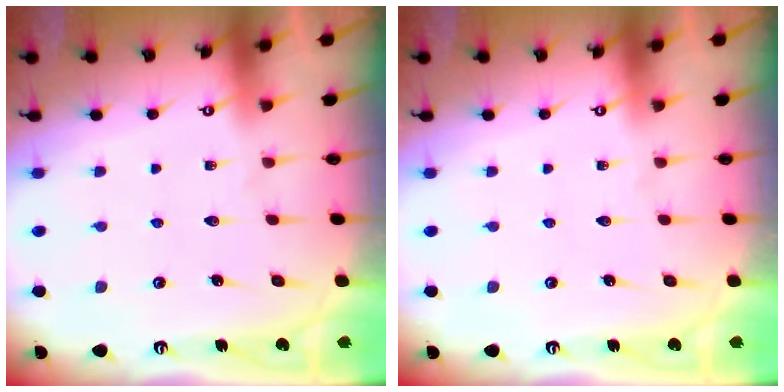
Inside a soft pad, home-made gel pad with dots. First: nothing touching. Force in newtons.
{"total": 0.0}